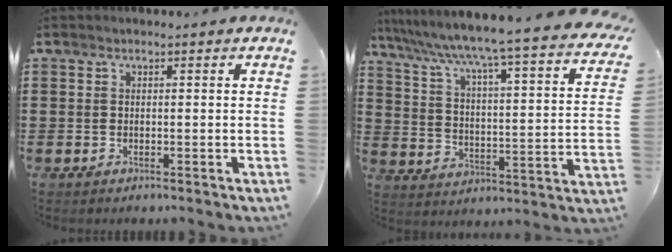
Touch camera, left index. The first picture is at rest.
{"total": 4.7, "force": [3.7, -1.0, 2.8], "torque": [-0.073, -0.049, 0.045]}